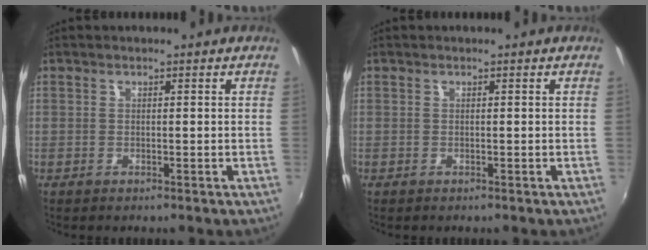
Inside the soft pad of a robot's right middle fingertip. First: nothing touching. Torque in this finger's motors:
{"motor_torque": [0.32, -0.87, 0.04, 0.00]}